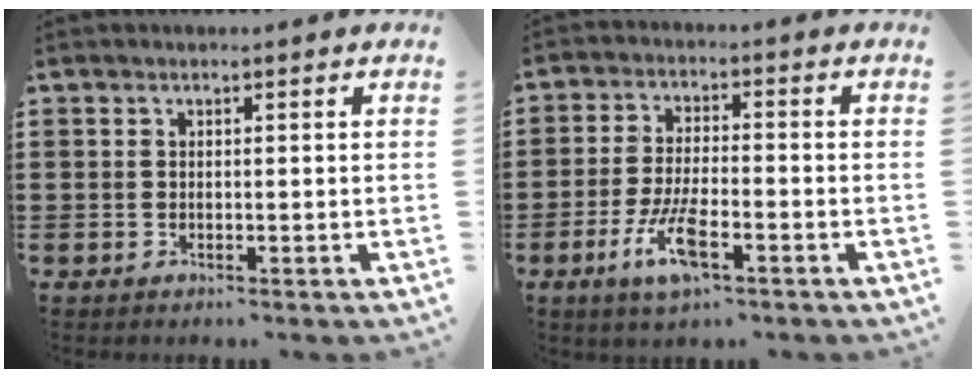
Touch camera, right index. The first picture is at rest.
{"total": 7.5, "force": [-3.4, 2.1, 6.3], "torque": [-0.141, -0.013, -0.065]}